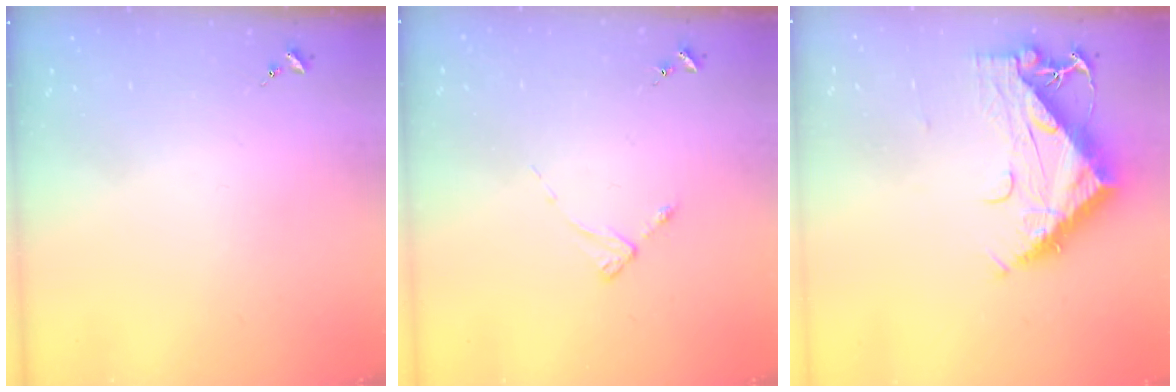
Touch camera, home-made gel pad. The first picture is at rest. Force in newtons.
{"total": 2.4, "press": 2.4, "slide": 0.3}
{"total": 12.0, "press": 11.9, "slide": 1.4}